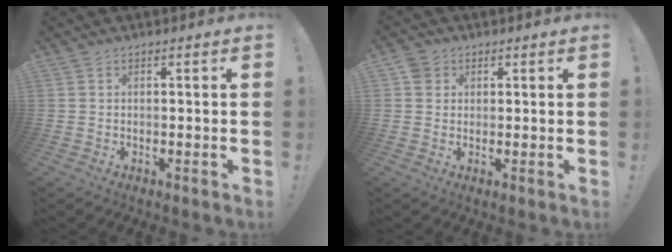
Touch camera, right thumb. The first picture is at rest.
{"total": 3.7, "force": [1.5, 3.2, 1.1], "torque": [-0.015, 0.002, 0.028]}